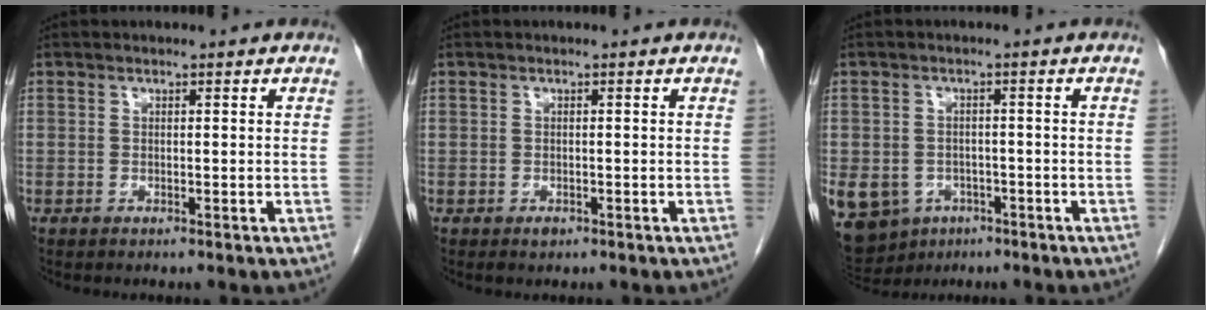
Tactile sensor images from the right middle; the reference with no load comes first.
{"total": 0.8, "force": [-0.4, 0.5, 0.4], "torque": [-0.007, 0.001, -0.004]}
{"total": 16.7, "force": [-7.8, 13.3, 6.3], "torque": [-0.194, -0.003, -0.099]}